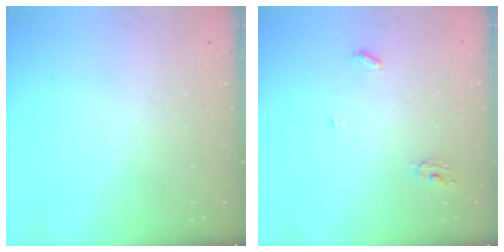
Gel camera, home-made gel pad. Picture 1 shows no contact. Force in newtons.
{"total": 4.1, "press": 4.1, "slide": 0.2}